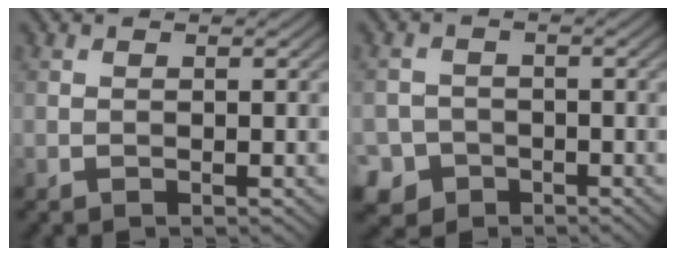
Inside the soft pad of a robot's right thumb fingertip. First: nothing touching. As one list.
[{"total": 4.3, "force": [-2.5, 3.5, 0.8], "torque": [-0.010, -0.002, -0.053]}]